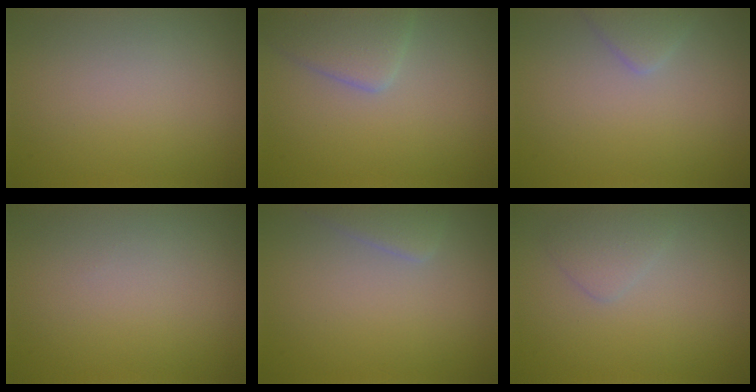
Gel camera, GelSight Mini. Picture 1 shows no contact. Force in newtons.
{"total": 3.5, "press": 3.5, "slide": 0.2}
{"total": 1.6, "press": 1.6, "slide": 0.1}
{"total": 0.0}
{"total": 2.0, "press": 2.0, "slide": 0.1}
{"total": 1.5, "press": 1.5, "slide": 0.1}